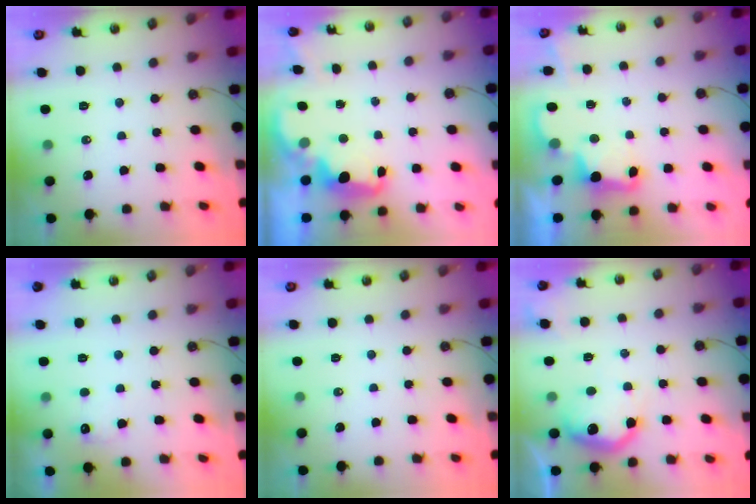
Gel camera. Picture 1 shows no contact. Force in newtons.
{"total": 2.6, "press": 2.5, "slide": 0.5}
{"total": 3.3, "press": 3.3, "slide": 0.6}
{"total": 4.6, "press": 4.4, "slide": 1.2}
{"total": 0.0}
{"total": 14.6, "press": 14.6, "slide": 1.0}